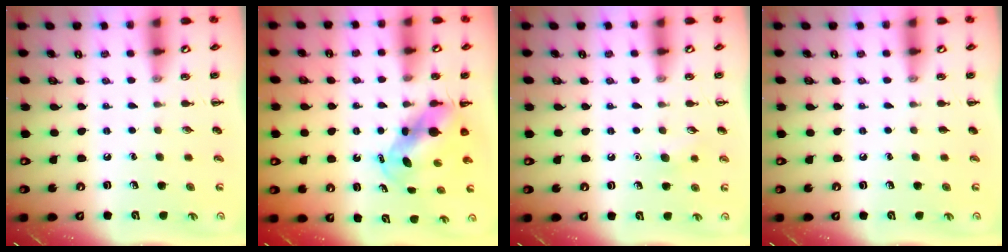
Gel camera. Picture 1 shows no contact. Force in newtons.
{"total": 5.4, "press": 5.3, "slide": 0.7}
{"total": 5.5, "press": 5.4, "slide": 1.3}
{"total": 0.0}